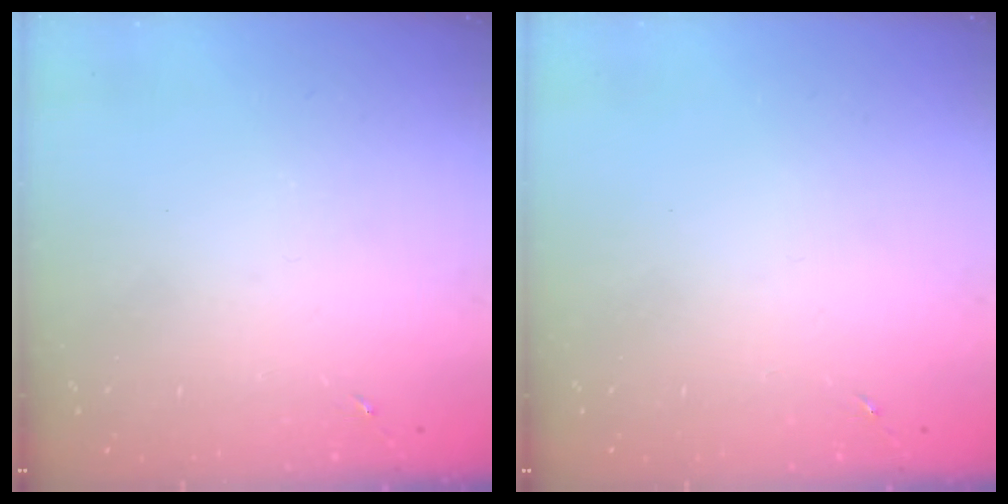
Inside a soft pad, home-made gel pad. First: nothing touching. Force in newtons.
{"total": 0.0}